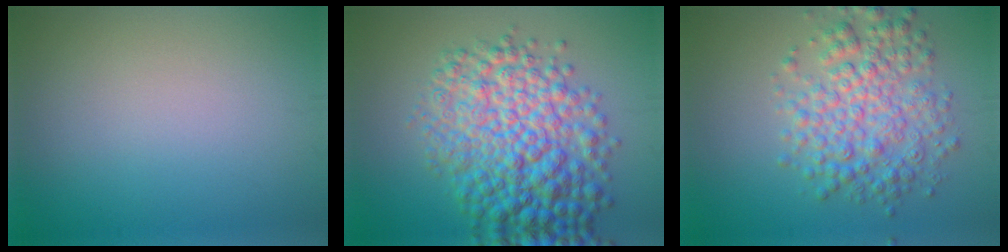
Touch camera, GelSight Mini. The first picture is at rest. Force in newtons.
{"total": 9.7, "press": 9.7, "slide": 0.1}
{"total": 5.9, "press": 5.9, "slide": 0.0}